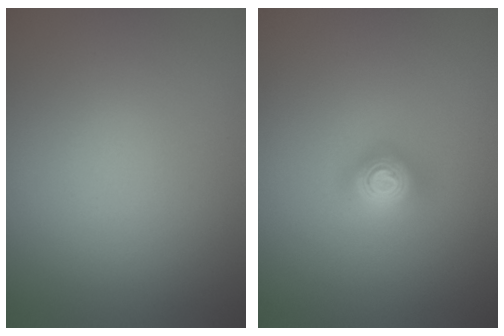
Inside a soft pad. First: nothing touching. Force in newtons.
{"total": 1.6, "press": 1.6, "slide": 0.2}